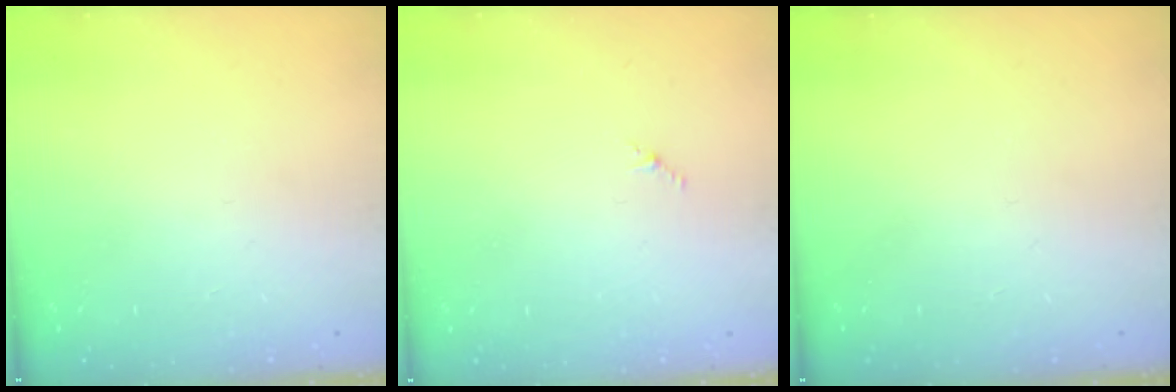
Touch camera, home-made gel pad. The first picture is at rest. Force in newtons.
{"total": 1.2, "press": 1.1, "slide": 0.6}
{"total": 0.0}